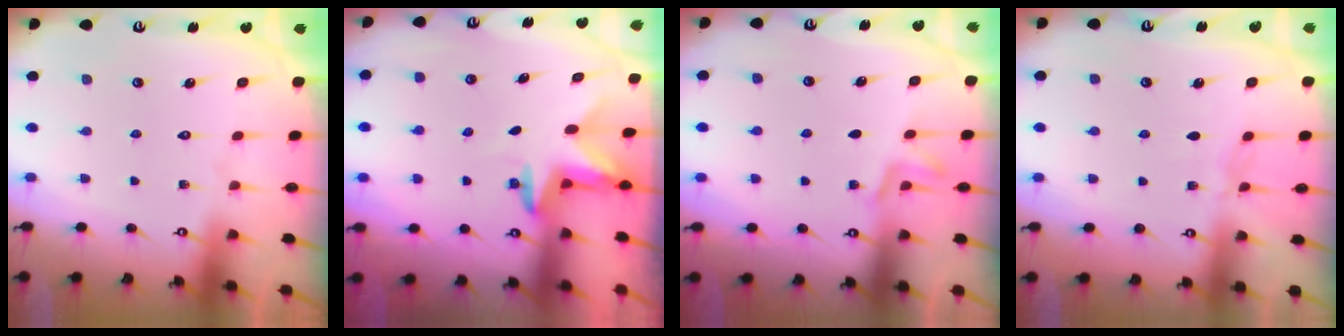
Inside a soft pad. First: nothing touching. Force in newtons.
{"total": 3.1, "press": 3.0, "slide": 0.7}
{"total": 1.9, "press": 1.2, "slide": 1.4}
{"total": 3.1, "press": 3.0, "slide": 0.5}